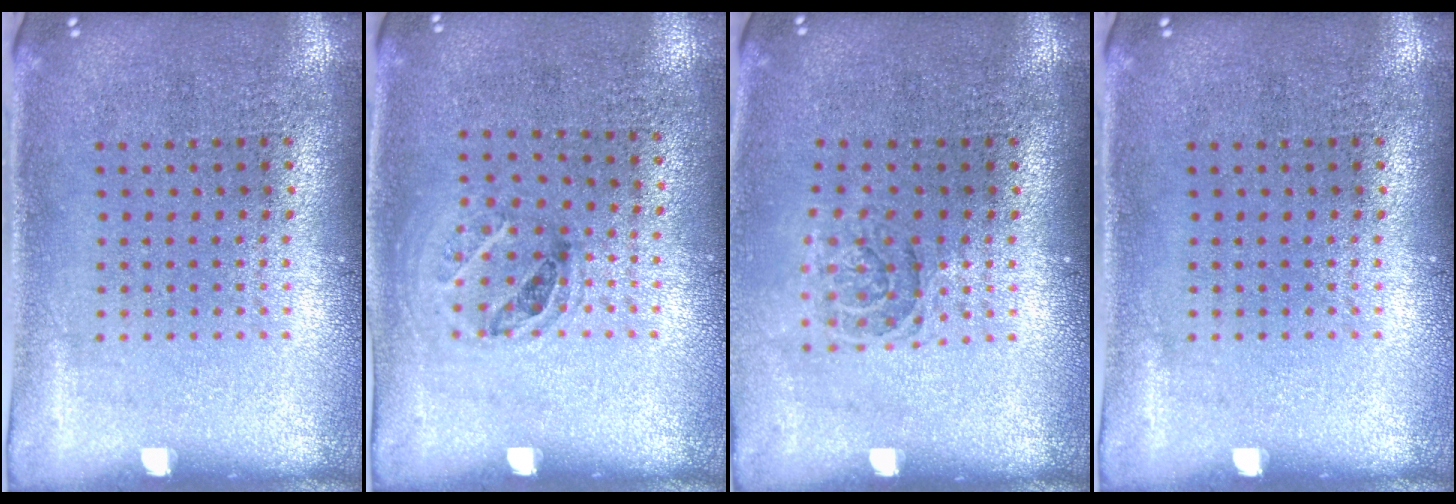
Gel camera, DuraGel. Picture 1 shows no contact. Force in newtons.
{"total": 1.0, "press": 0.7, "slide": 0.7}
{"total": 1.4, "press": 1.1, "slide": 0.8}
{"total": 0.0}